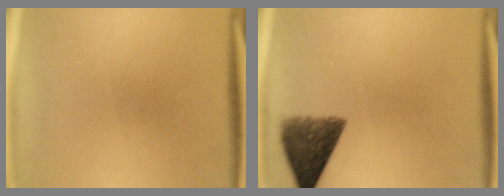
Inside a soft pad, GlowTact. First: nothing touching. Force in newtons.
{"total": 8.3}